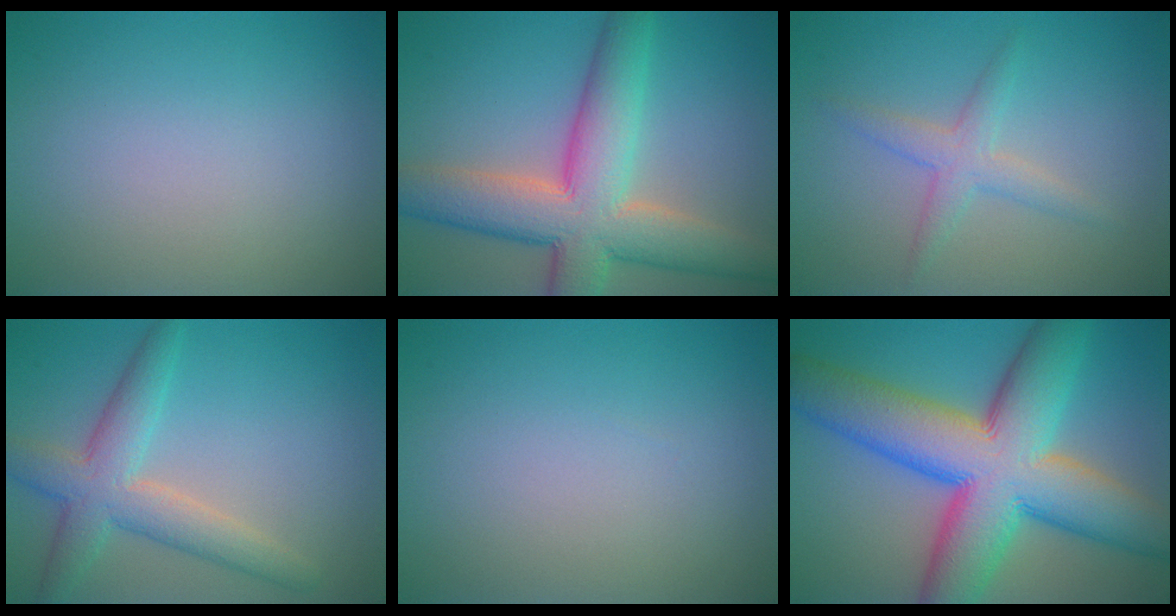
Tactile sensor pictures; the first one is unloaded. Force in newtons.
{"total": 10.0, "press": 10.0, "slide": 0.6}
{"total": 2.4, "press": 2.4, "slide": 0.1}
{"total": 5.1, "press": 5.1, "slide": 0.1}
{"total": 0.0}
{"total": 14.6, "press": 14.6, "slide": 0.4}